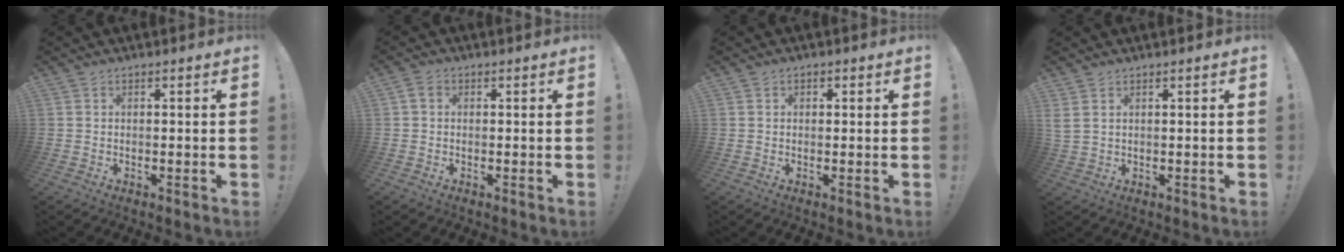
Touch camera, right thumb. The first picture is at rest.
{"total": 2.3, "force": [0.3, 1.9, 1.3], "torque": [-0.020, 0.003, 0.006]}
{"total": 0.9, "force": [0.0, 0.8, 0.4], "torque": [-0.001, 0.001, -0.001]}
{"total": 2.3, "force": [1.3, 1.0, 1.6], "torque": [-0.036, -0.002, 0.027]}